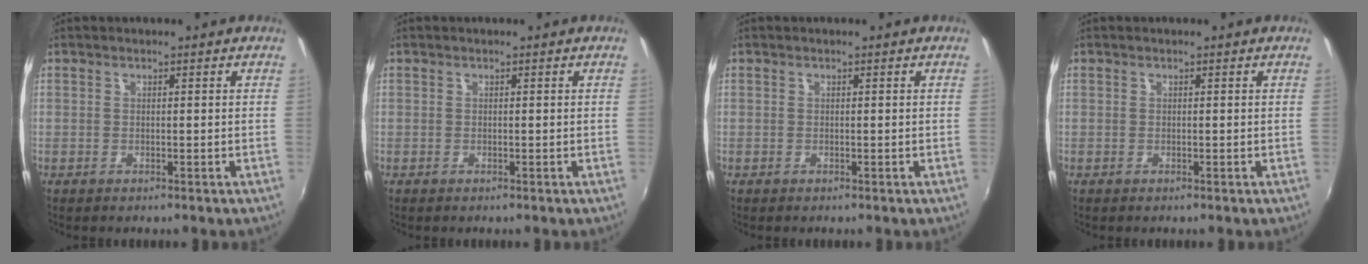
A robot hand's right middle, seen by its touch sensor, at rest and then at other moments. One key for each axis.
{"total": 0.0}
{"total": 0.0}
{"total": 0.0}